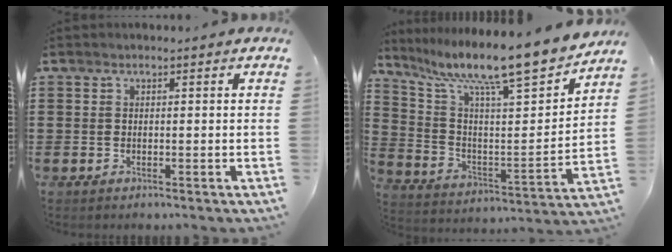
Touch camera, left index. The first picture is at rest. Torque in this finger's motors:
{"motor_torque": [0.60, -0.39, 0.64, 0.21]}